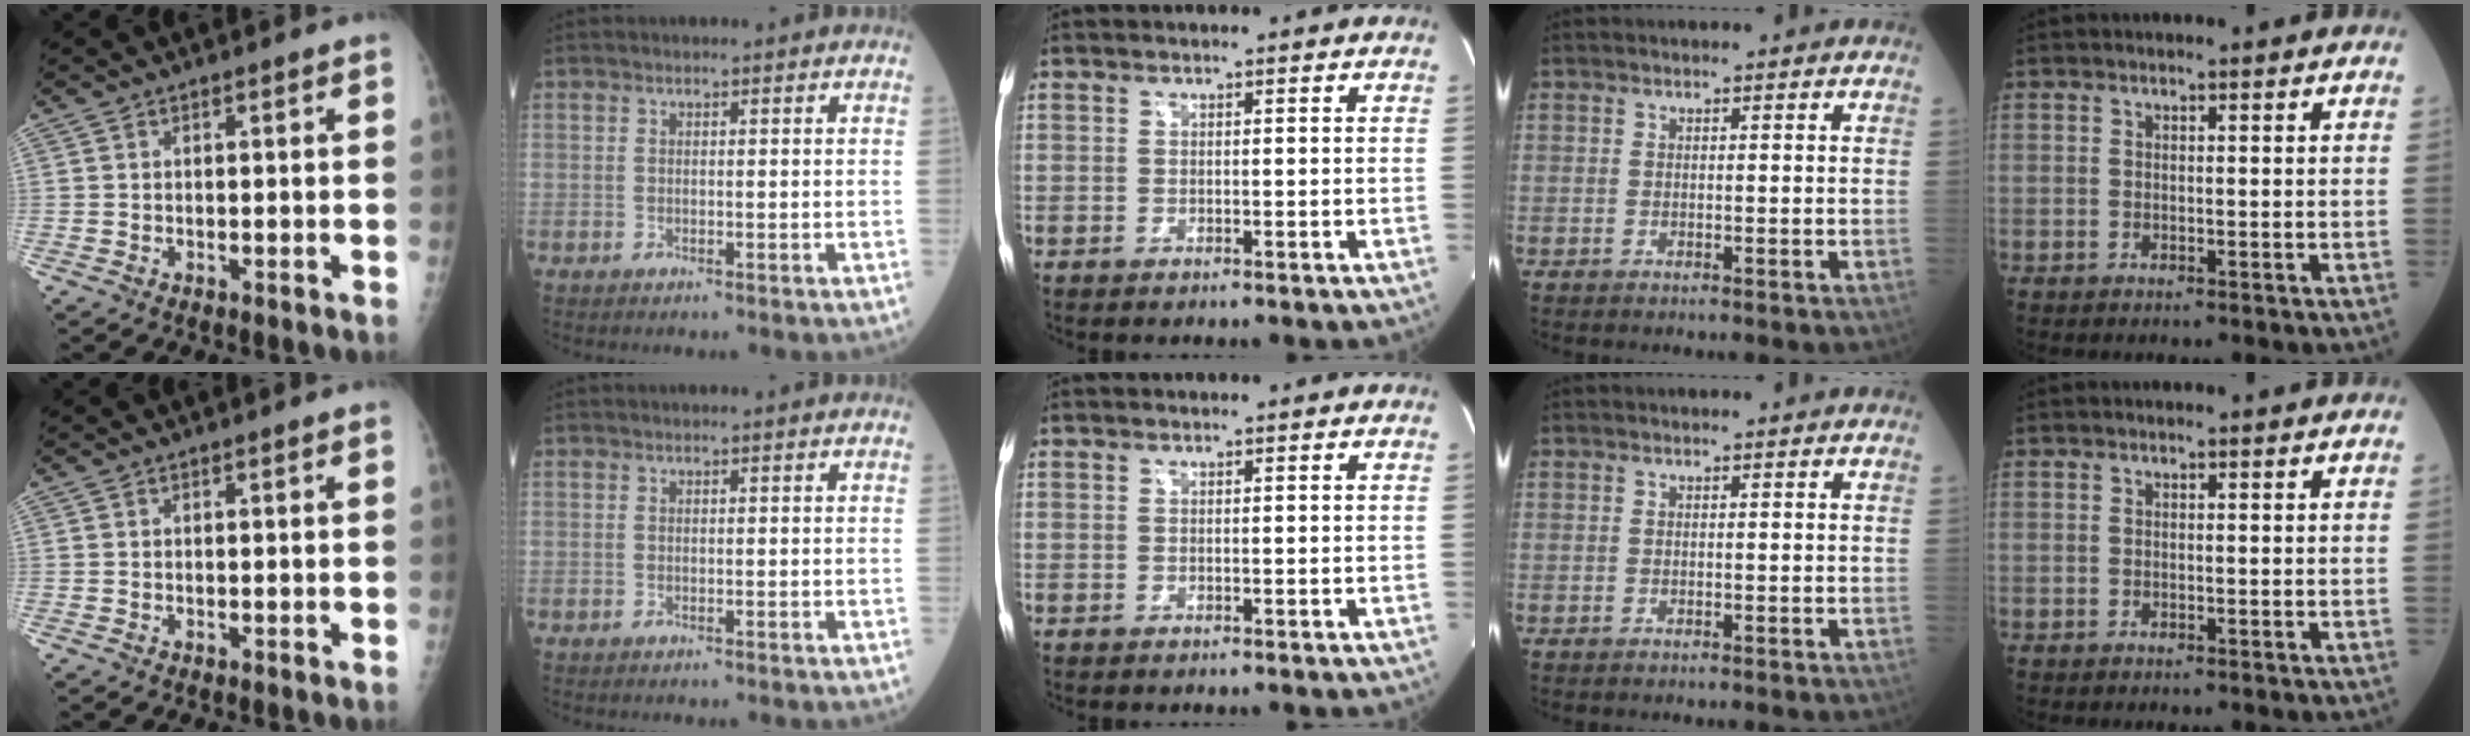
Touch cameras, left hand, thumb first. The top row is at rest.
{}